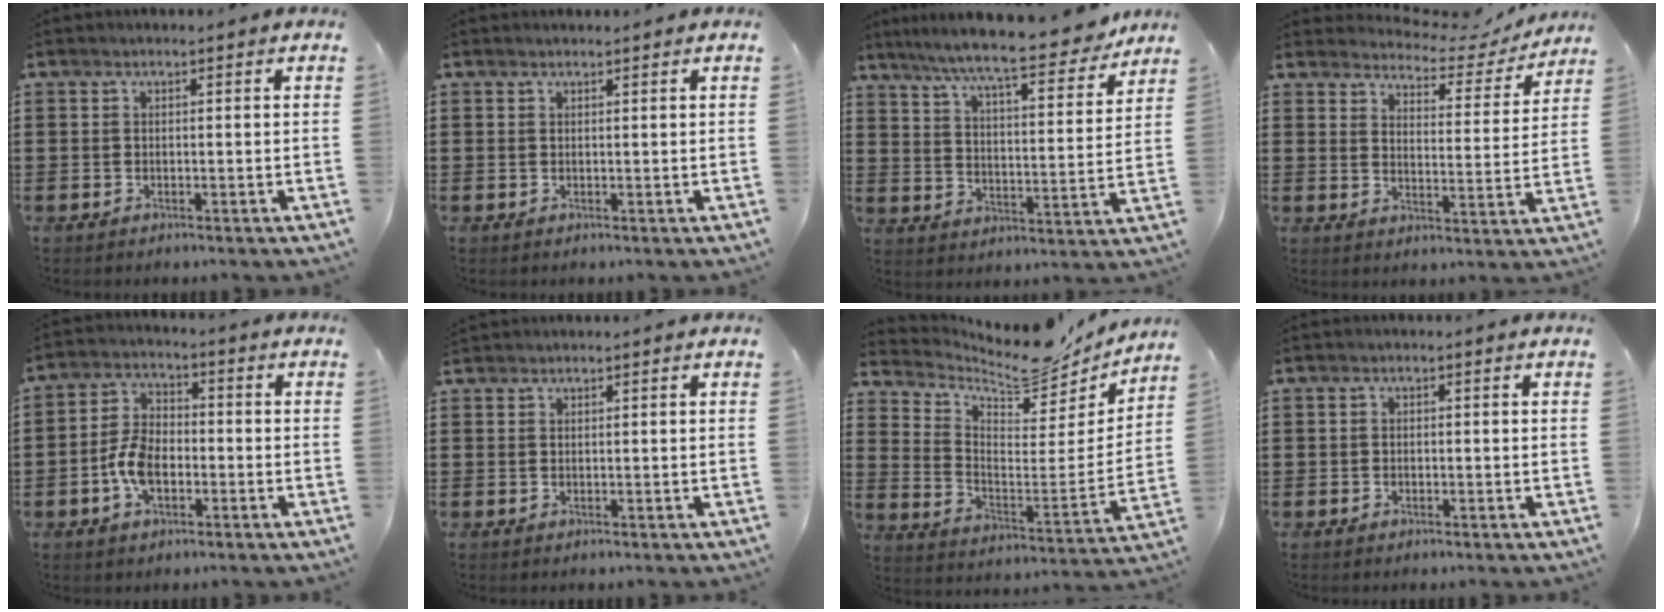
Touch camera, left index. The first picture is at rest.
{"total": 0.6, "force": [0.5, 0.0, 0.1], "torque": [-0.004, -0.001, 0.011]}
{"total": 9.6, "force": [8.4, 0.2, 4.6], "torque": [-0.113, -0.049, 0.140]}
{"total": 4.1, "force": [3.9, 1.0, 0.5], "torque": [-0.019, -0.032, 0.060]}
{"total": 6.4, "force": [-1.9, 3.8, 4.8], "torque": [-0.118, 0.001, -0.043]}
{"total": 0.7, "force": [0.7, 0.2, -0.1], "torque": [-0.001, 0.000, 0.015]}
{"total": 9.0, "force": [8.3, 2.0, 3.0], "torque": [-0.081, -0.064, 0.141]}
{"total": 0.5, "force": [-0.2, 0.4, 0.2], "torque": [-0.006, 0.002, -0.005]}